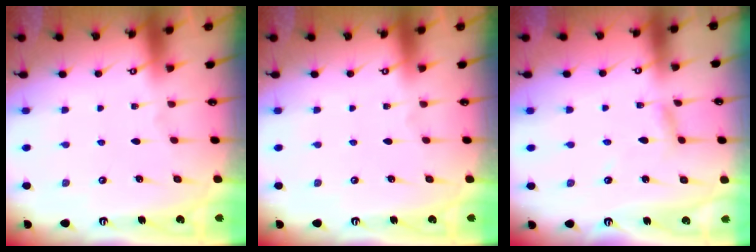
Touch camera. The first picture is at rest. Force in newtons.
{"total": 0.0}
{"total": 3.4, "press": 3.3, "slide": 0.2}